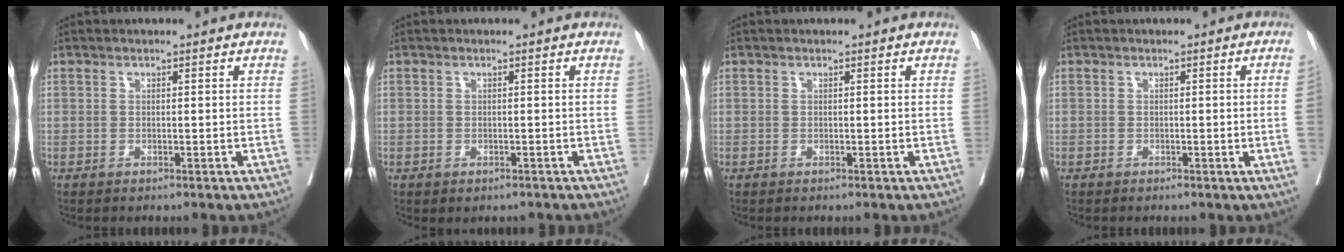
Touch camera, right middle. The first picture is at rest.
{"total": 1.0, "force": [-0.6, 0.8, 0.2], "torque": [-0.002, 0.002, -0.006]}
{"total": 0.0}
{"total": 1.6, "force": [-0.2, -0.5, 1.5], "torque": [-0.016, -0.002, 0.001]}